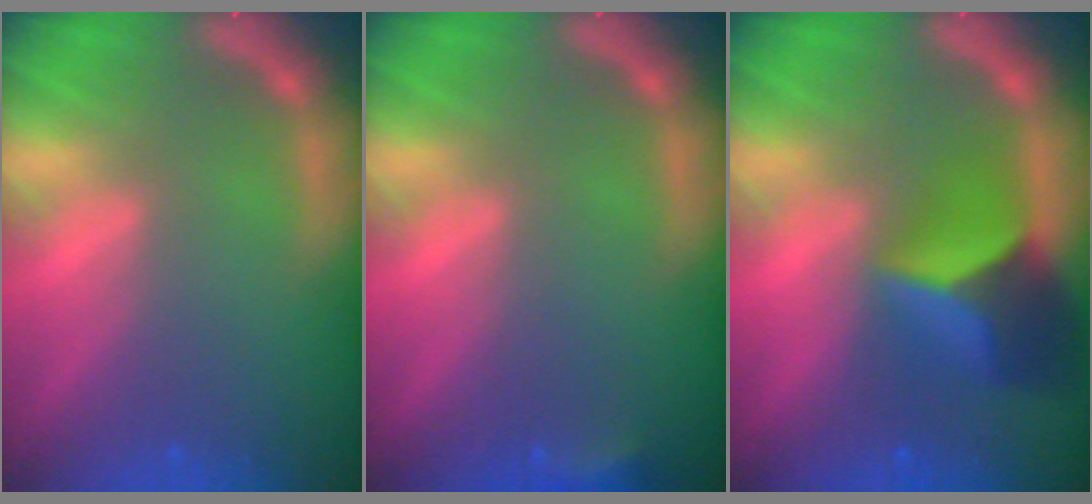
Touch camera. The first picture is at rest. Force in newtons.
{"total": 1.9}
{"total": 6.9}